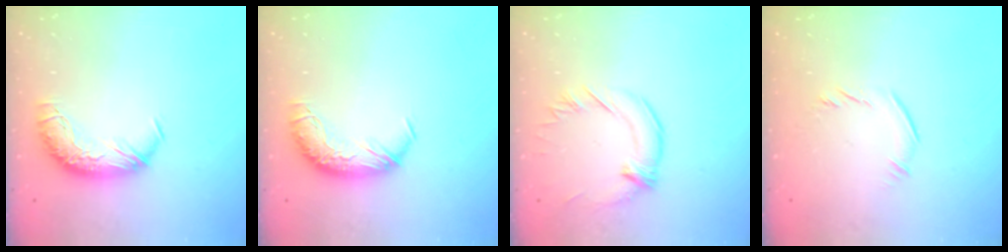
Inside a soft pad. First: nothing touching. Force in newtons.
{"total": 0.0}
{"total": 1.4, "press": 1.2, "slide": 0.7}
{"total": 4.6, "press": 4.4, "slide": 1.3}